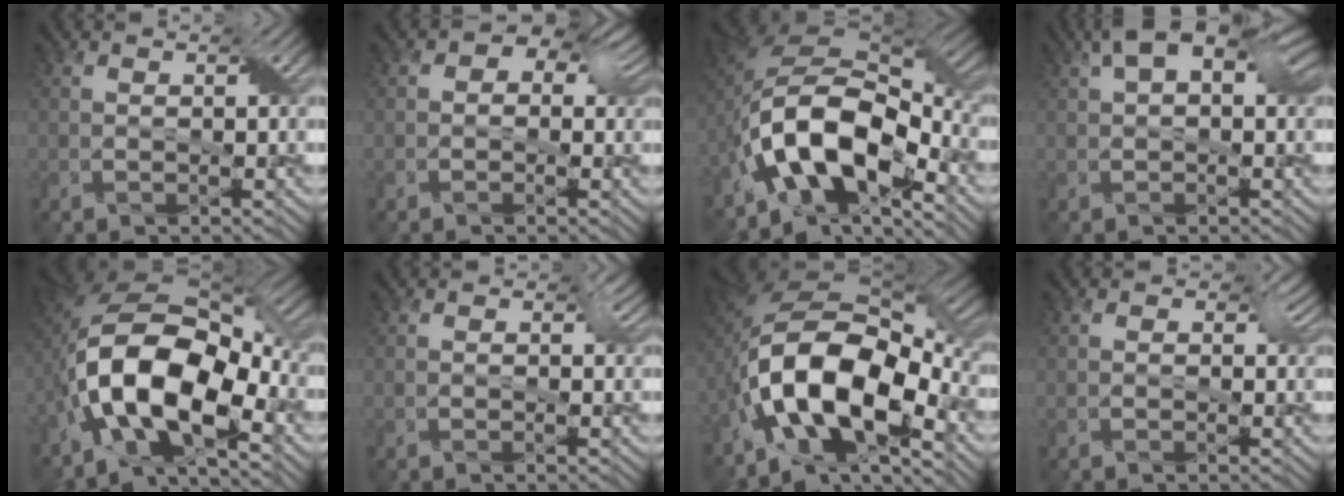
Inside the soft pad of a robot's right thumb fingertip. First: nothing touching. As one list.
[{"total": 5.1, "force": [1.5, 3.8, 3.1], "torque": [-0.029, 0.025, -0.014]}, {"total": 14.4, "force": [-6.6, 6.7, 10.9], "torque": [-0.197, 0.005, -0.144]}, {"total": 7.4, "force": [3.1, 3.6, 5.6], "torque": [-0.085, 0.016, 0.040]}, {"total": 14.1, "force": [-4.9, 6.2, 11.7], "torque": [-0.220, -0.002, -0.103]}, {"total": 2.1, "force": [0.6, 1.7, 1.2], "torque": [-0.006, 0.013, -0.011]}, {"total": 15.1, "force": [-6.3, 6.9, 11.9], "torque": [-0.217, -0.005, -0.130]}, {"total": 2.8, "force": [0.8, 2.2, 1.6], "torque": [-0.010, 0.012, -0.010]}]